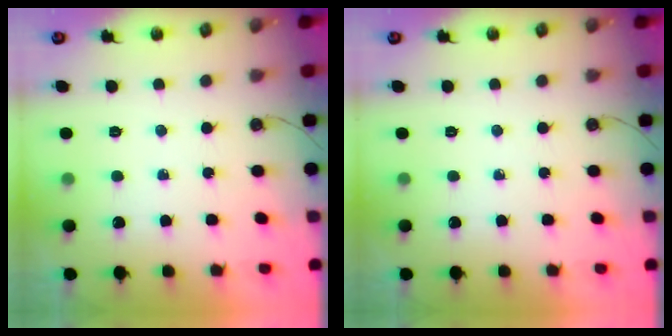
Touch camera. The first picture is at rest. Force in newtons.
{"total": 0.0}